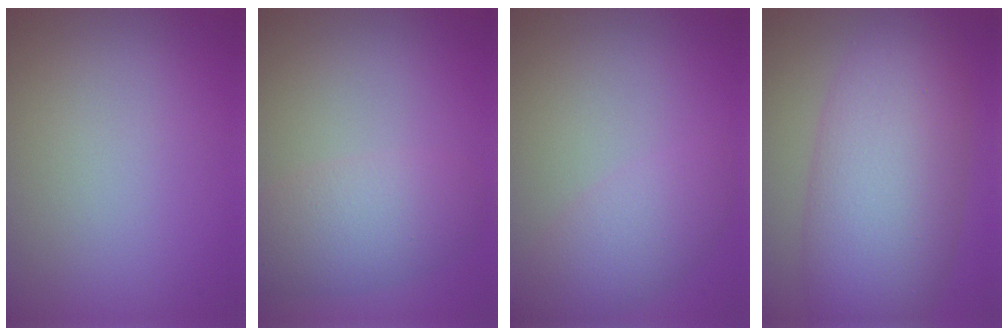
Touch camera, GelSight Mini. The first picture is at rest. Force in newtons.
{"total": 4.5, "press": 4.5, "slide": 0.1}
{"total": 3.6, "press": 3.6, "slide": 0.1}
{"total": 10.7, "press": 10.7, "slide": 0.5}